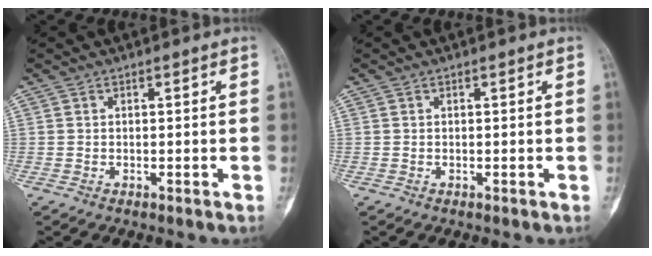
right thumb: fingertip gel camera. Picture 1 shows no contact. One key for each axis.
{"total": 0.0}